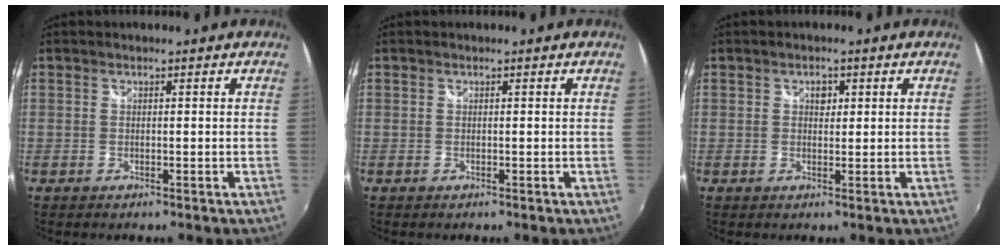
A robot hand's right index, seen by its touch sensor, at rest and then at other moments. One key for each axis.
{"total": 0.0}
{"total": 1.7, "fx": 0.5, "fy": 1.4, "fz": 0.8, "tx": -0.009, "ty": 0.005, "tz": 0.007}